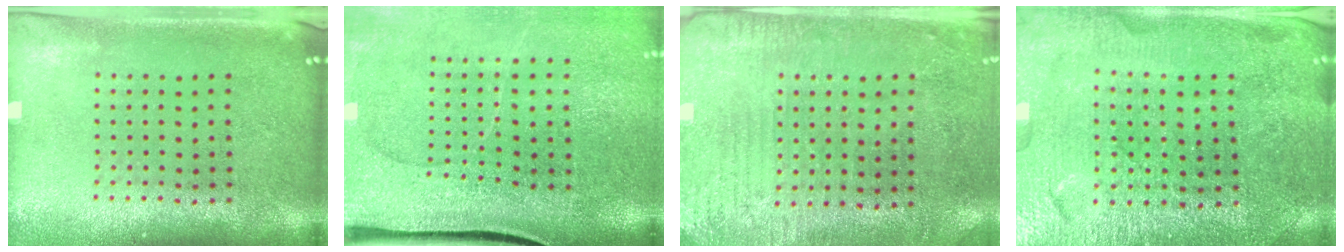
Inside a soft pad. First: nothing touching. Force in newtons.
{"total": 4.1, "press": 3.3, "slide": 2.4}
{"total": 2.8, "press": 2.4, "slide": 1.4}
{"total": 3.2, "press": 3.2, "slide": 0.1}